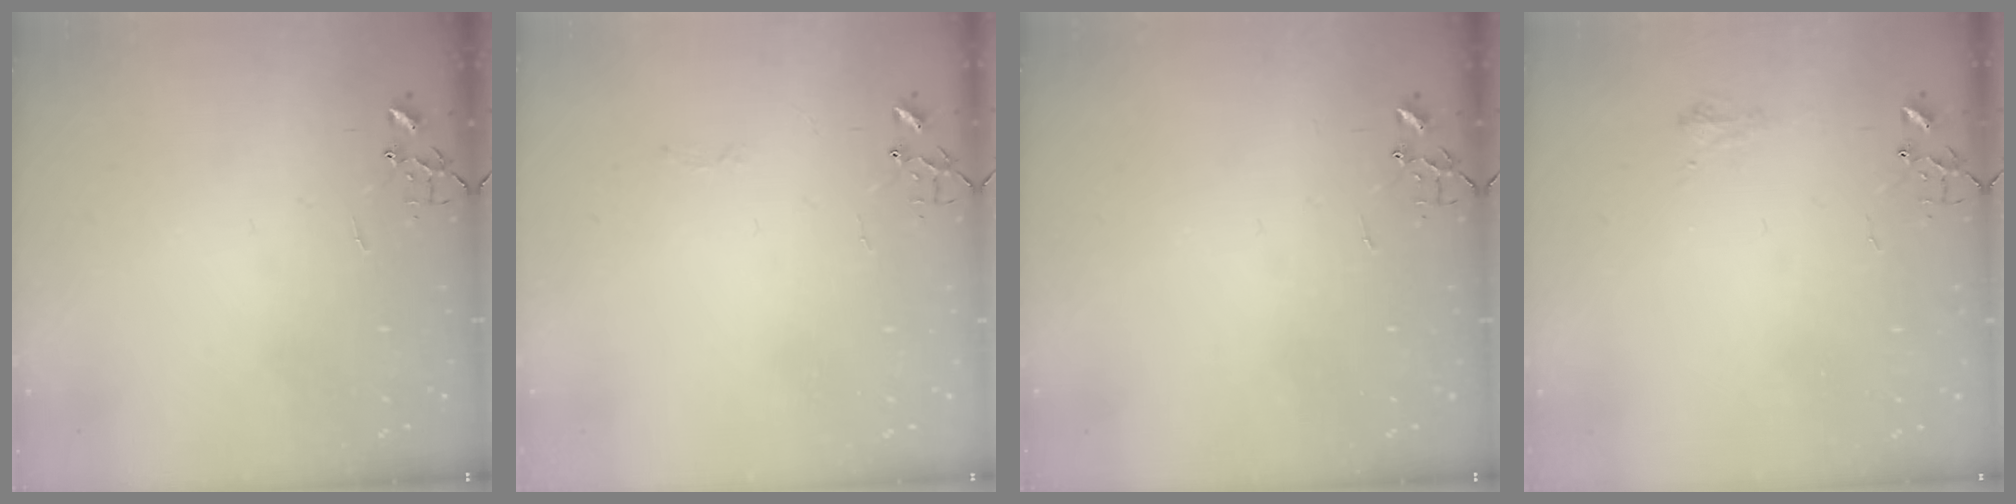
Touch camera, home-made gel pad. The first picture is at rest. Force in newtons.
{"total": 2.5, "press": 2.5, "slide": 0.4}
{"total": 0.0}
{"total": 7.1, "press": 7.1, "slide": 0.8}